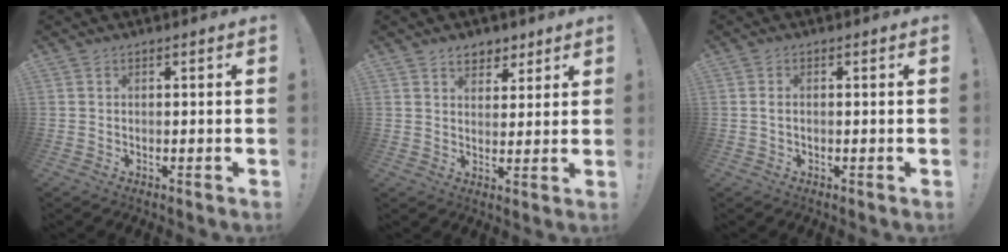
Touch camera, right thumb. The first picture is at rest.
{"total": 6.0, "force": [4.0, 4.1, 1.4], "torque": [-0.006, -0.024, 0.074]}
{"total": 1.1, "force": [0.0, 0.5, 1.0], "torque": [-0.026, 0.006, 0.001]}